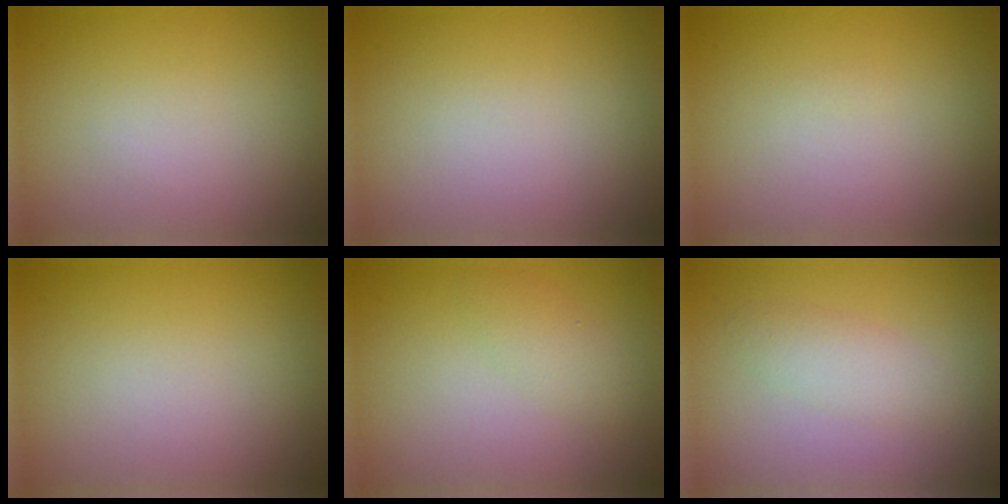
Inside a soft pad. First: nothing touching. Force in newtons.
{"total": 0.0}
{"total": 0.0}
{"total": 0.0}
{"total": 1.9, "press": 1.9, "slide": 0.0}
{"total": 2.1, "press": 2.1, "slide": 0.1}